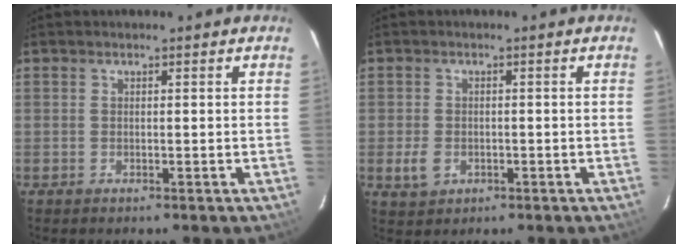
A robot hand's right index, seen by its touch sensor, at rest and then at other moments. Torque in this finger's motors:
{"motor_torque": [0.00, -0.07, -0.46, -0.17]}